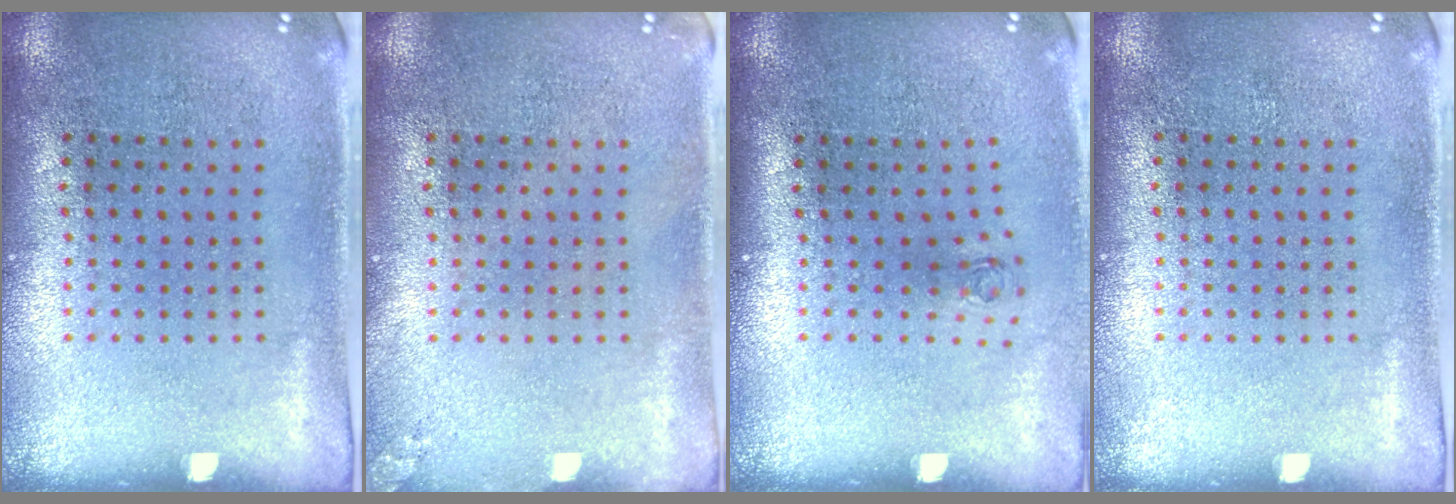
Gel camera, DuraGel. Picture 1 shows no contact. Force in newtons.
{"total": 0.9, "press": 0.9, "slide": 0.1}
{"total": 0.7, "press": 0.3, "slide": 0.6}
{"total": 0.0}